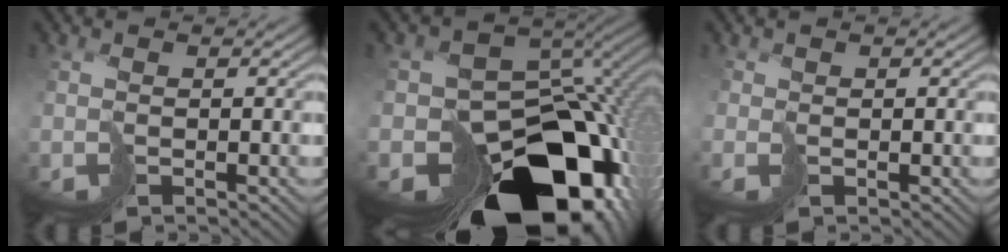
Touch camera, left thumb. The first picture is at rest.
{"total": 18.4, "force": [-9.5, 12.7, 9.3], "torque": [-0.141, -0.040, -0.121]}
{"total": 1.1, "force": [0.4, -0.1, -1.1], "torque": [0.028, 0.000, 0.007]}